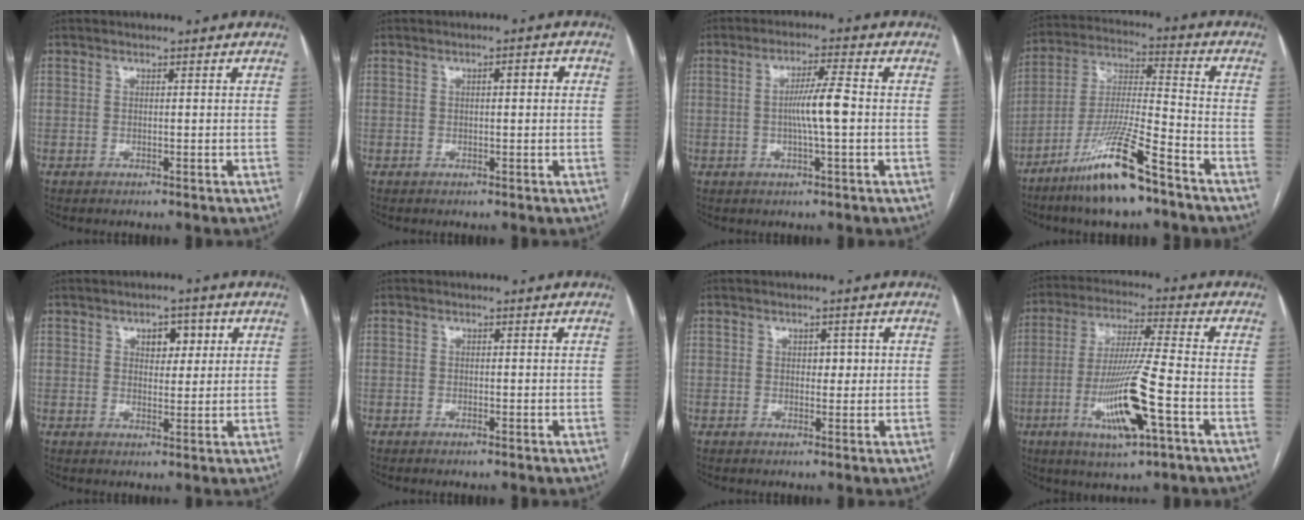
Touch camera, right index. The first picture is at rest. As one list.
[{"total": 2.2, "force": [0.4, 0.7, 2.0], "torque": [-0.030, 0.011, 0.005]}, {"total": 5.8, "force": [-0.4, 0.0, 5.8], "torque": [-0.107, 0.004, -0.010]}, {"total": 14.6, "force": [-9.7, 1.2, 10.9], "torque": [-0.220, -0.023, -0.179]}, {"total": 4.2, "force": [1.7, 2.4, 3.0], "torque": [-0.038, 0.009, 0.025]}, {"total": 0.6, "force": [-0.5, 0.0, 0.3], "torque": [-0.008, -0.001, -0.006]}, {"total": 1.9, "force": [0.3, 1.3, 1.4], "torque": [-0.016, 0.004, 0.003]}, {"total": 13.5, "force": [-4.7, 0.4, 12.6], "torque": [-0.250, -0.014, -0.083]}]